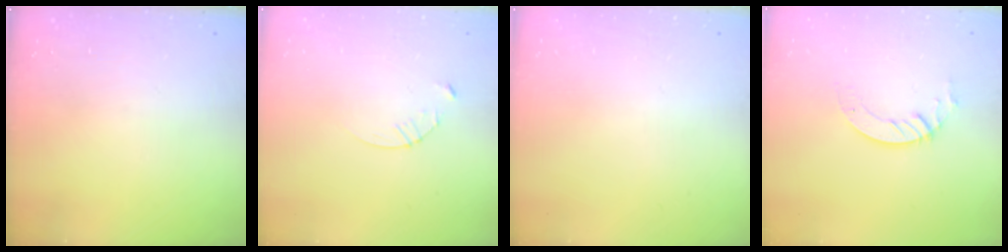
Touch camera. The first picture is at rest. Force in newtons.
{"total": 3.4, "press": 3.4, "slide": 0.4}
{"total": 0.0}
{"total": 3.4, "press": 3.4, "slide": 0.3}